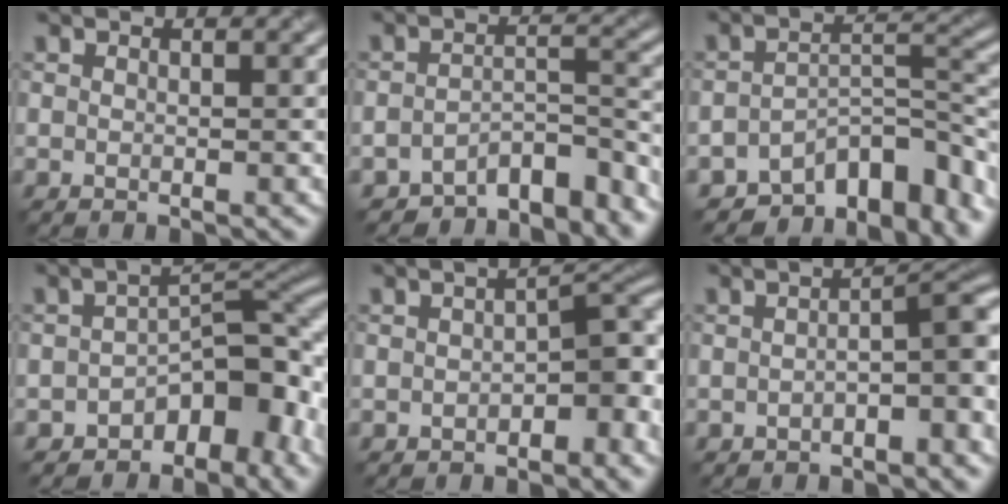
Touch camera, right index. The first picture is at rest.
{"total": 6.4, "force": [-5.5, 2.2, 2.3], "torque": [-0.018, -0.002, -0.087]}
{"total": 9.2, "force": [-6.8, 4.0, 4.7], "torque": [-0.048, -0.013, -0.107]}
{"total": 7.1, "force": [-3.9, 3.7, 4.5], "torque": [-0.035, 0.011, -0.073]}
{"total": 4.8, "force": [-1.9, 2.3, 3.8], "torque": [-0.037, 0.010, -0.034]}
{"total": 4.0, "force": [-1.6, 1.1, 3.6], "torque": [-0.047, 0.015, -0.031]}